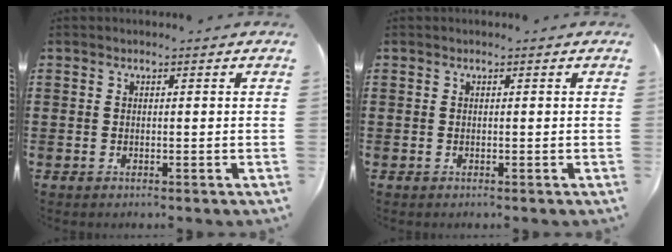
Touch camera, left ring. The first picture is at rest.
{"total": 0.0}